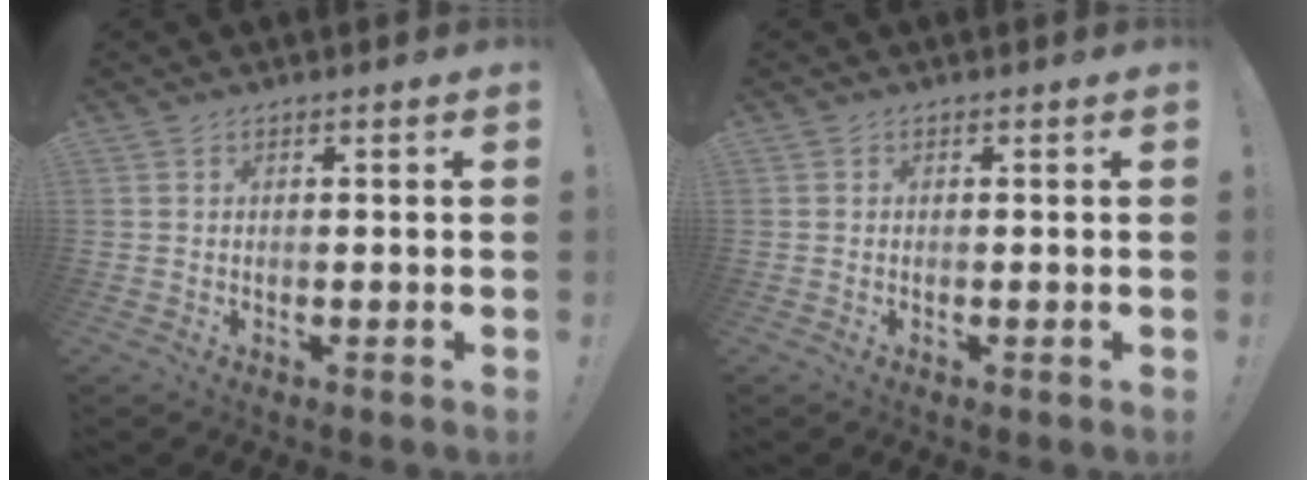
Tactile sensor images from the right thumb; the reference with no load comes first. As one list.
[{"total": 0.0}]